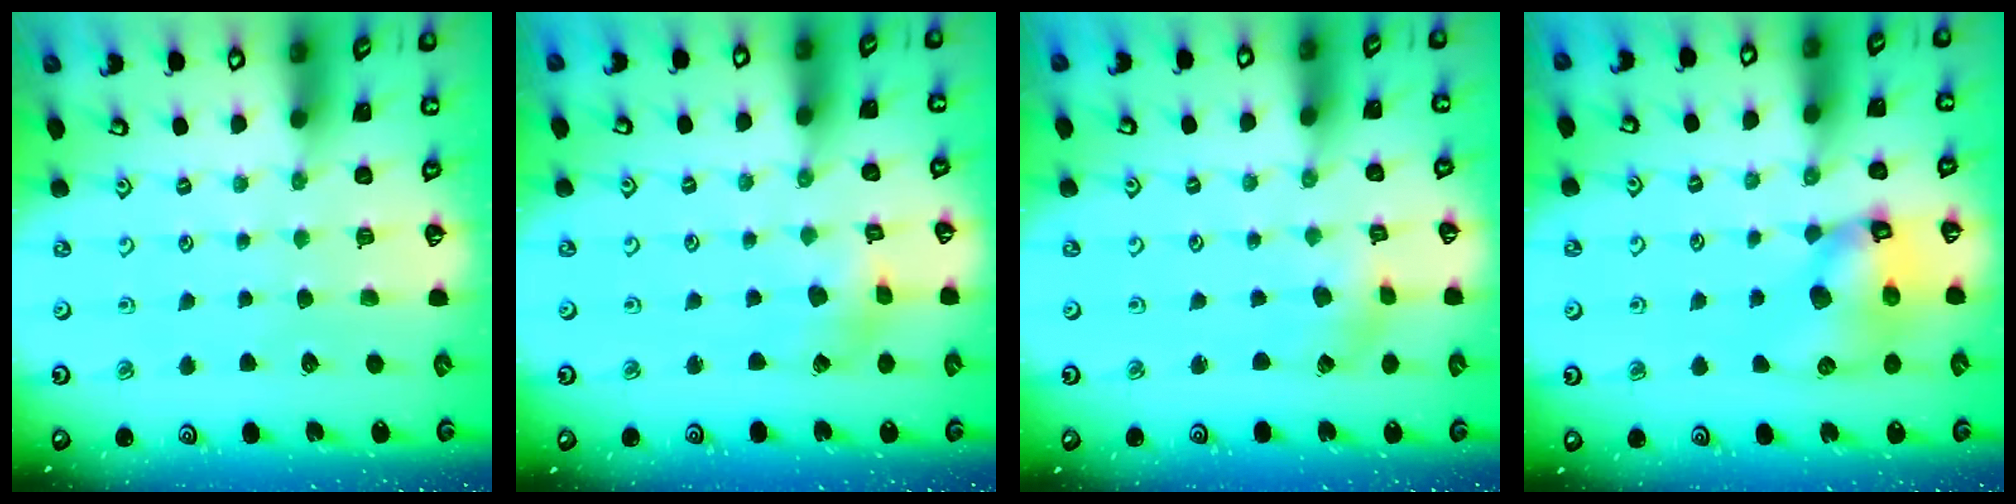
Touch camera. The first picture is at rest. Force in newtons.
{"total": 2.6, "press": 2.6, "slide": 0.5}
{"total": 1.1, "press": 1.1, "slide": 0.3}
{"total": 11.1, "press": 11.0, "slide": 1.0}